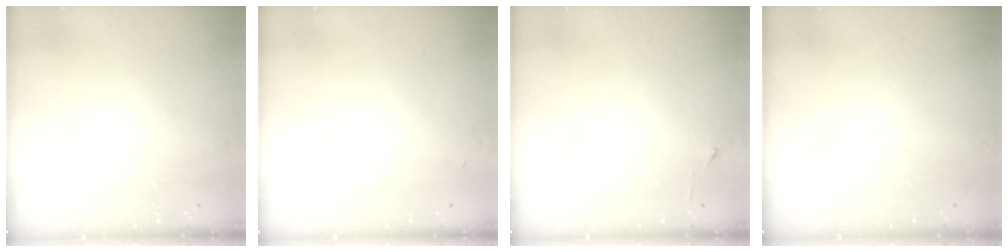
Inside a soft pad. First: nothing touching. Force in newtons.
{"total": 3.8, "press": 3.7, "slide": 0.6}
{"total": 3.2, "press": 3.1, "slide": 0.4}
{"total": 0.0}